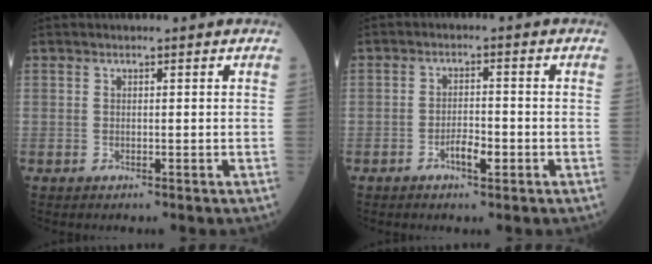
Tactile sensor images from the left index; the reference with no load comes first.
{"total": 3.3, "force": [-1.7, 1.0, 2.7], "torque": [-0.047, 0.003, -0.030]}